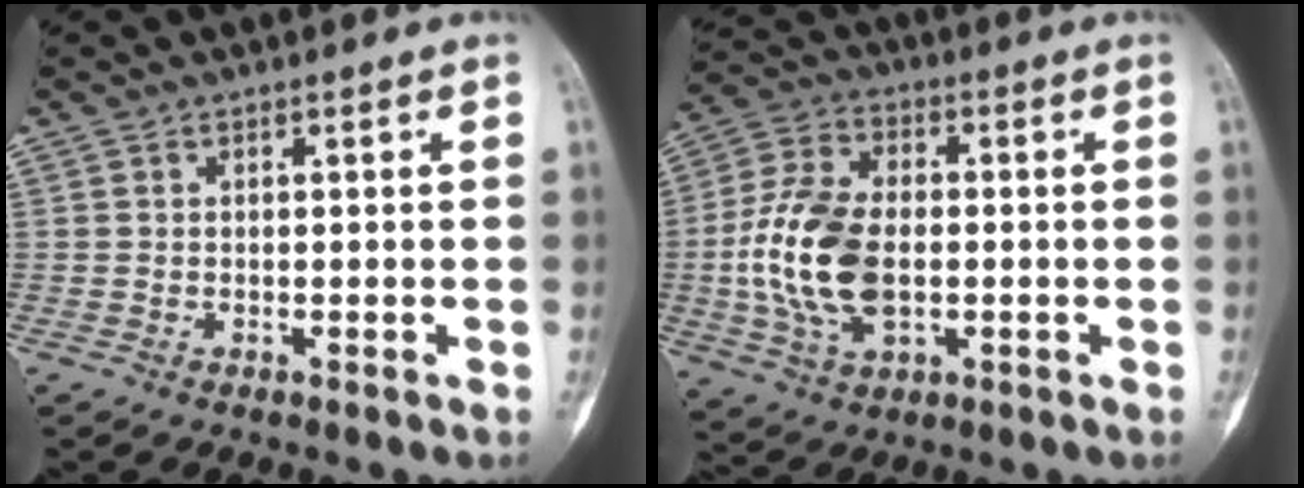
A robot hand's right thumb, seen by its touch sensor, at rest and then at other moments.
{"total": 15.7, "force": [-1.5, 9.4, 12.5], "torque": [-0.246, 0.012, -0.025]}